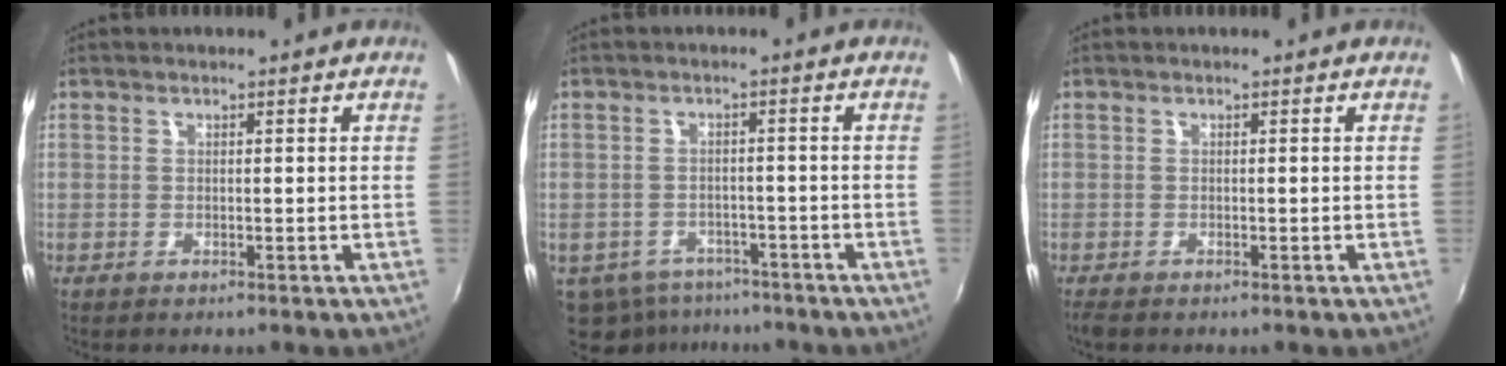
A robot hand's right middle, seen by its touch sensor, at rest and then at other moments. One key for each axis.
{"total": 9.9, "fx": -7.0, "fy": 6.1, "fz": 3.5, "tx": -0.097, "ty": -0.015, "tz": -0.096}
{"total": 1.6, "fx": -1.3, "fy": 0.5, "fz": 0.8, "tx": -0.018, "ty": -0.009, "tz": -0.021}